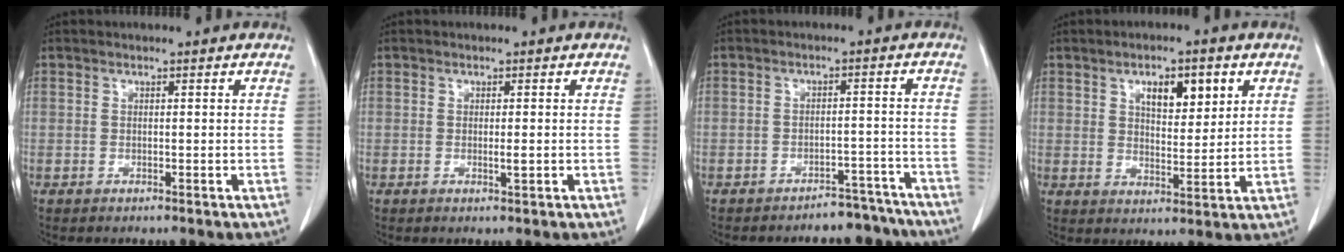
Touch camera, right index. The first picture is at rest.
{"total": 1.0, "force": [-0.1, 0.1, 1.0], "torque": [-0.016, -0.003, -0.001]}
{"total": 6.5, "force": [-5.9, 2.6, 0.0], "torque": [0.025, 0.033, -0.075]}
{"total": 7.1, "force": [3.2, 2.9, 5.6], "torque": [-0.087, 0.004, 0.054]}